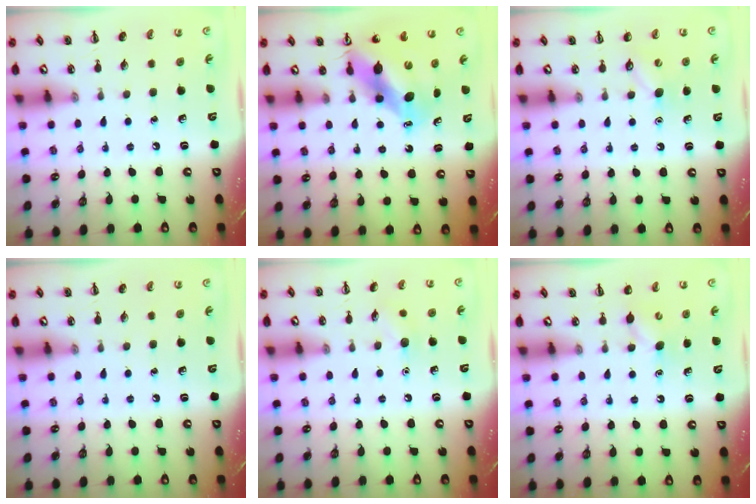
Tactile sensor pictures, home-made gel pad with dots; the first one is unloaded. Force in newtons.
{"total": 9.6, "press": 9.1, "slide": 2.8}
{"total": 5.5, "press": 5.3, "slide": 1.4}
{"total": 0.0}
{"total": 5.6, "press": 5.4, "slide": 1.5}
{"total": 3.9, "press": 3.7, "slide": 1.0}